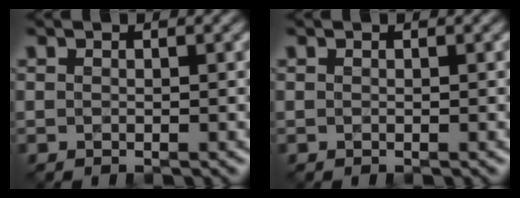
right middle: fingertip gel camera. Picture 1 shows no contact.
{"total": 0.0}